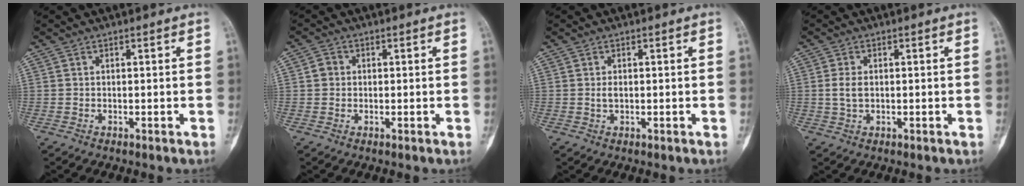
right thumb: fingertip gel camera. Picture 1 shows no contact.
{"total": 2.0, "force": [0.1, 1.8, 0.8], "torque": [-0.005, 0.004, 0.000]}
{"total": 1.3, "force": [0.0, 0.7, 1.0], "torque": [-0.019, 0.000, 0.002]}
{"total": 3.0, "force": [0.2, 1.8, 2.3], "torque": [-0.049, 0.001, 0.003]}